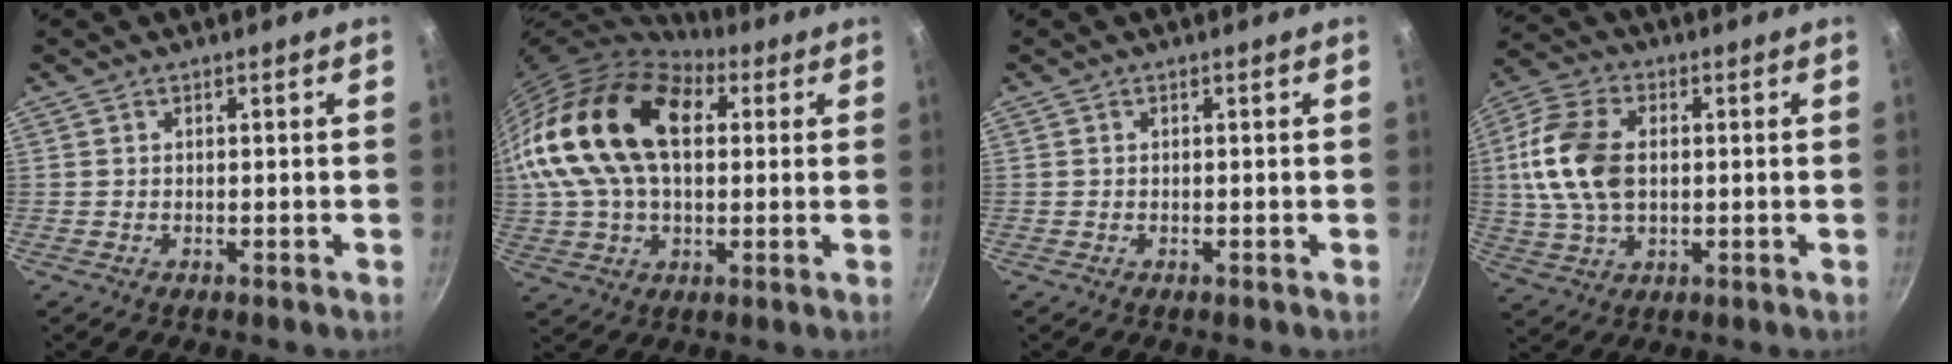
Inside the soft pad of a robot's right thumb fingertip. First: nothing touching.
{"total": 26.1, "force": [6.5, 16.4, 19.2], "torque": [-0.369, 0.021, 0.105]}
{"total": 0.0}
{"total": 14.0, "force": [1.1, 9.0, 10.7], "torque": [-0.204, 0.012, 0.013]}